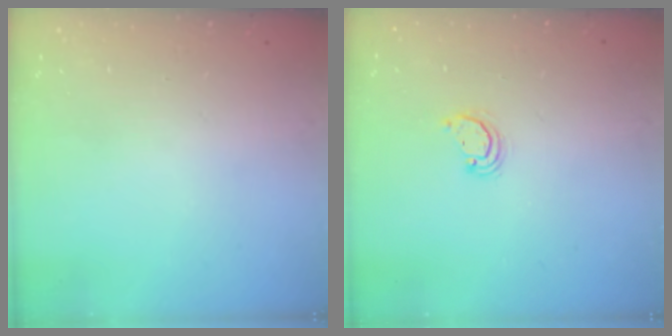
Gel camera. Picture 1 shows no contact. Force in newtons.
{"total": 2.2, "press": 2.2, "slide": 0.3}